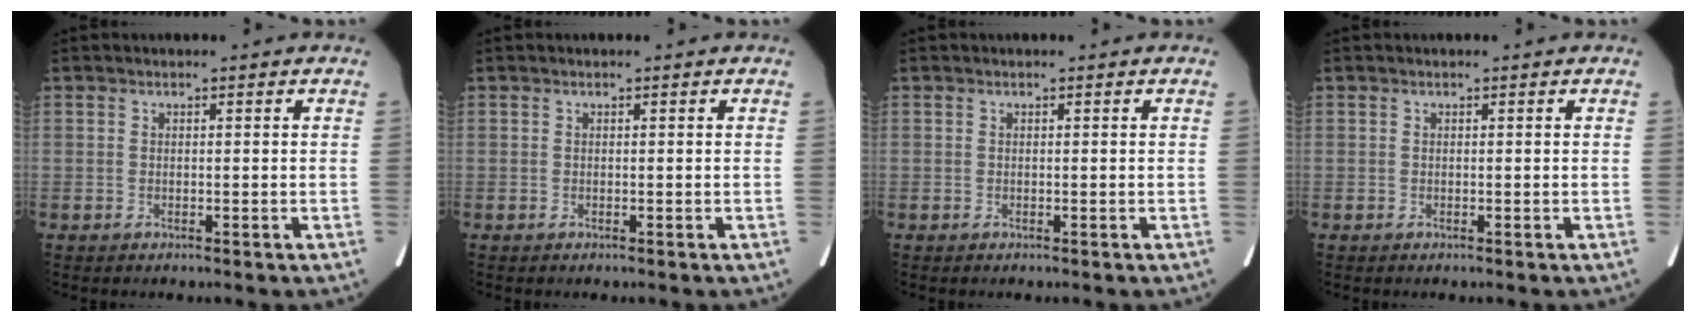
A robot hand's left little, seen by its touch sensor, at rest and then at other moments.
{"total": 0.0}
{"total": 0.0}
{"total": 0.0}